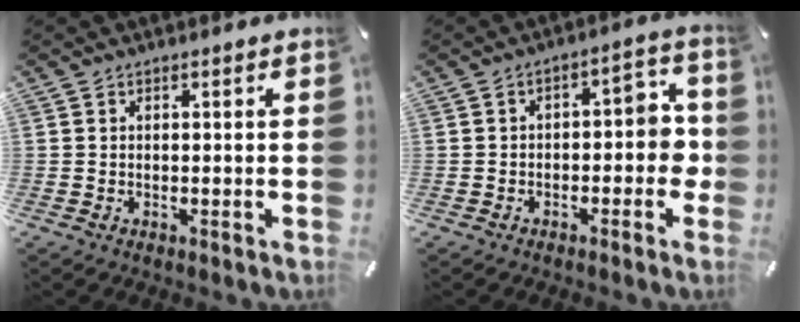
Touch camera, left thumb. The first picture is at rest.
{"total": 6.7, "force": [-1.4, 4.1, 5.1], "torque": [-0.068, 0.013, -0.031]}